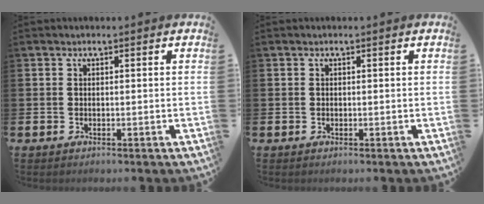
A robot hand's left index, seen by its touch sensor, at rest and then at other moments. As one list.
[{"total": 0.0}]